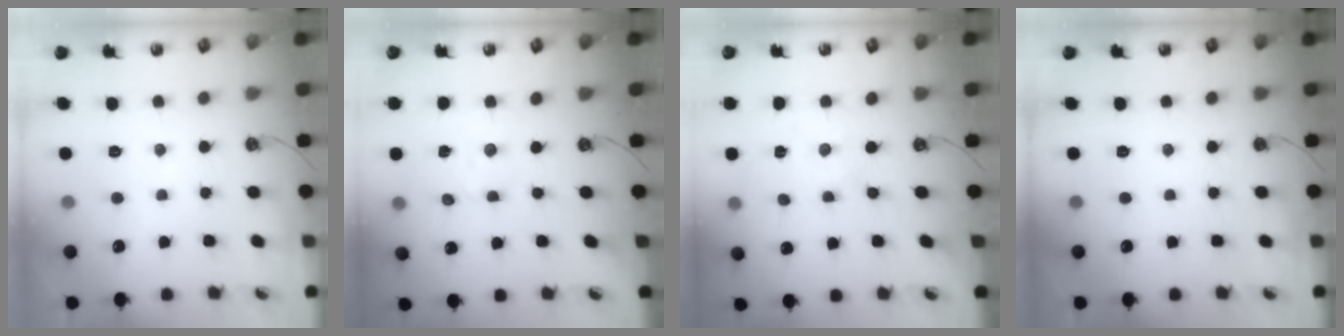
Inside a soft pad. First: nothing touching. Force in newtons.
{"total": 2.7, "press": 2.7, "slide": 0.4}
{"total": 0.0}
{"total": 0.0}